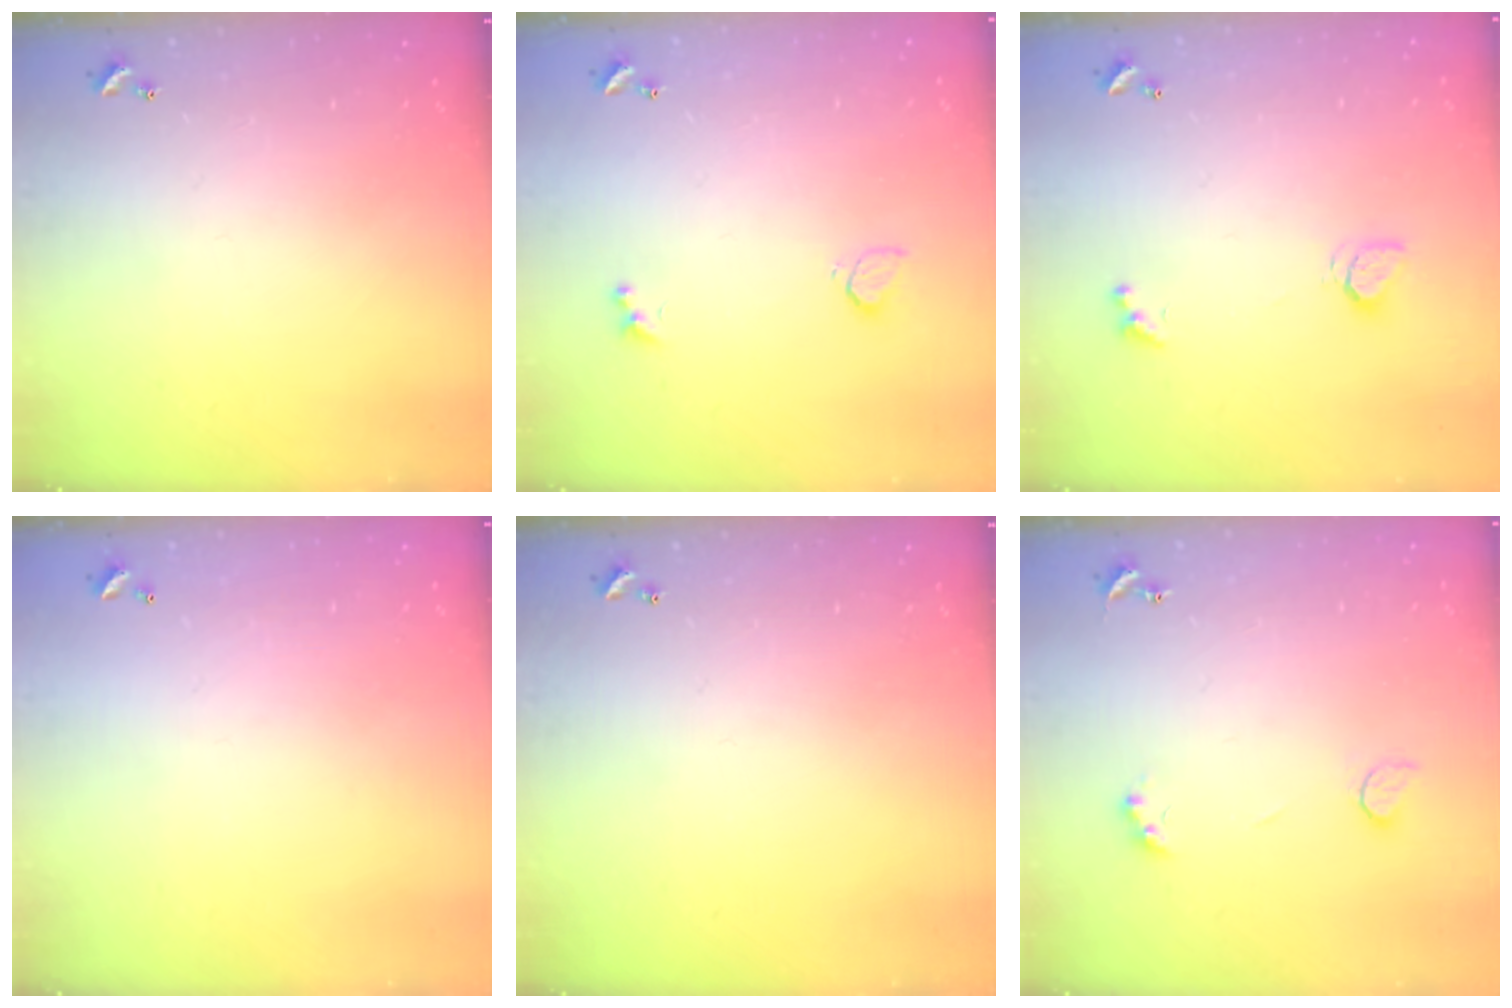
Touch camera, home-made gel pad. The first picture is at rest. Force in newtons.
{"total": 2.1, "press": 1.8, "slide": 1.2}
{"total": 2.0, "press": 2.0, "slide": 0.3}
{"total": 2.9, "press": 2.9, "slide": 0.1}
{"total": 0.0}
{"total": 3.7, "press": 3.4, "slide": 1.2}